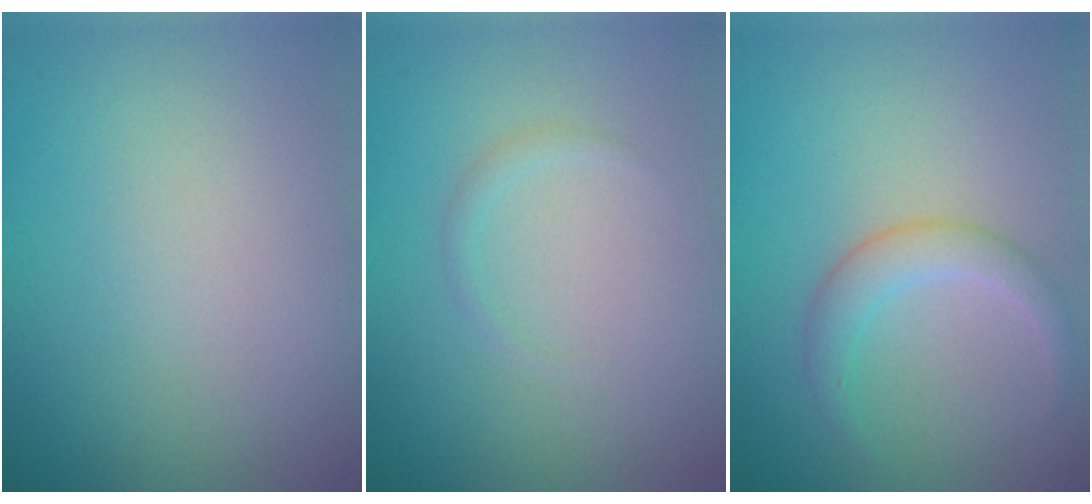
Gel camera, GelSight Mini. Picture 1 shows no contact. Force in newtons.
{"total": 0.7, "press": 0.7, "slide": 0.0}
{"total": 2.3, "press": 2.3, "slide": 0.1}